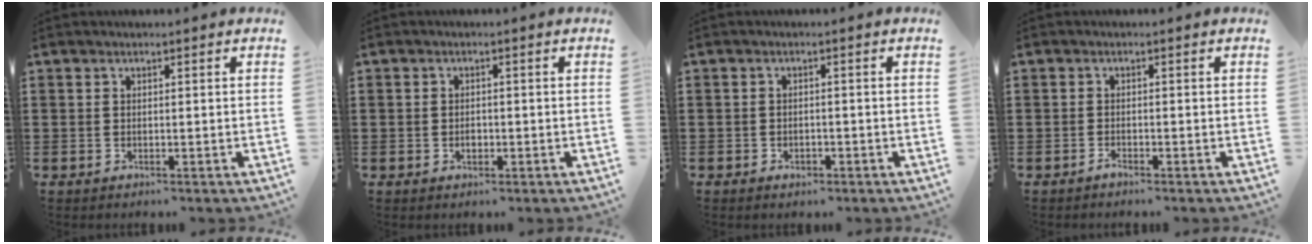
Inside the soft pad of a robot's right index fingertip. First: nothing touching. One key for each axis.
{"total": 1.5, "fx": -0.4, "fy": 1.1, "fz": 0.9, "tx": -0.017, "ty": 0.002, "tz": -0.008}
{"total": 1.0, "fx": -0.7, "fy": 0.7, "fz": 0.3, "tx": -0.008, "ty": -0.001, "tz": -0.015}
{"total": 1.0, "fx": -0.9, "fy": 0.1, "fz": 0.4, "tx": -0.010, "ty": -0.002, "tz": -0.017}